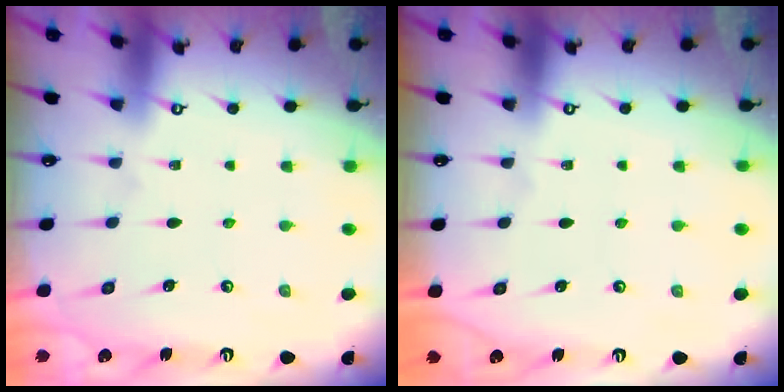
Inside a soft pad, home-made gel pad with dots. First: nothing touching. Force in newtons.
{"total": 0.0}